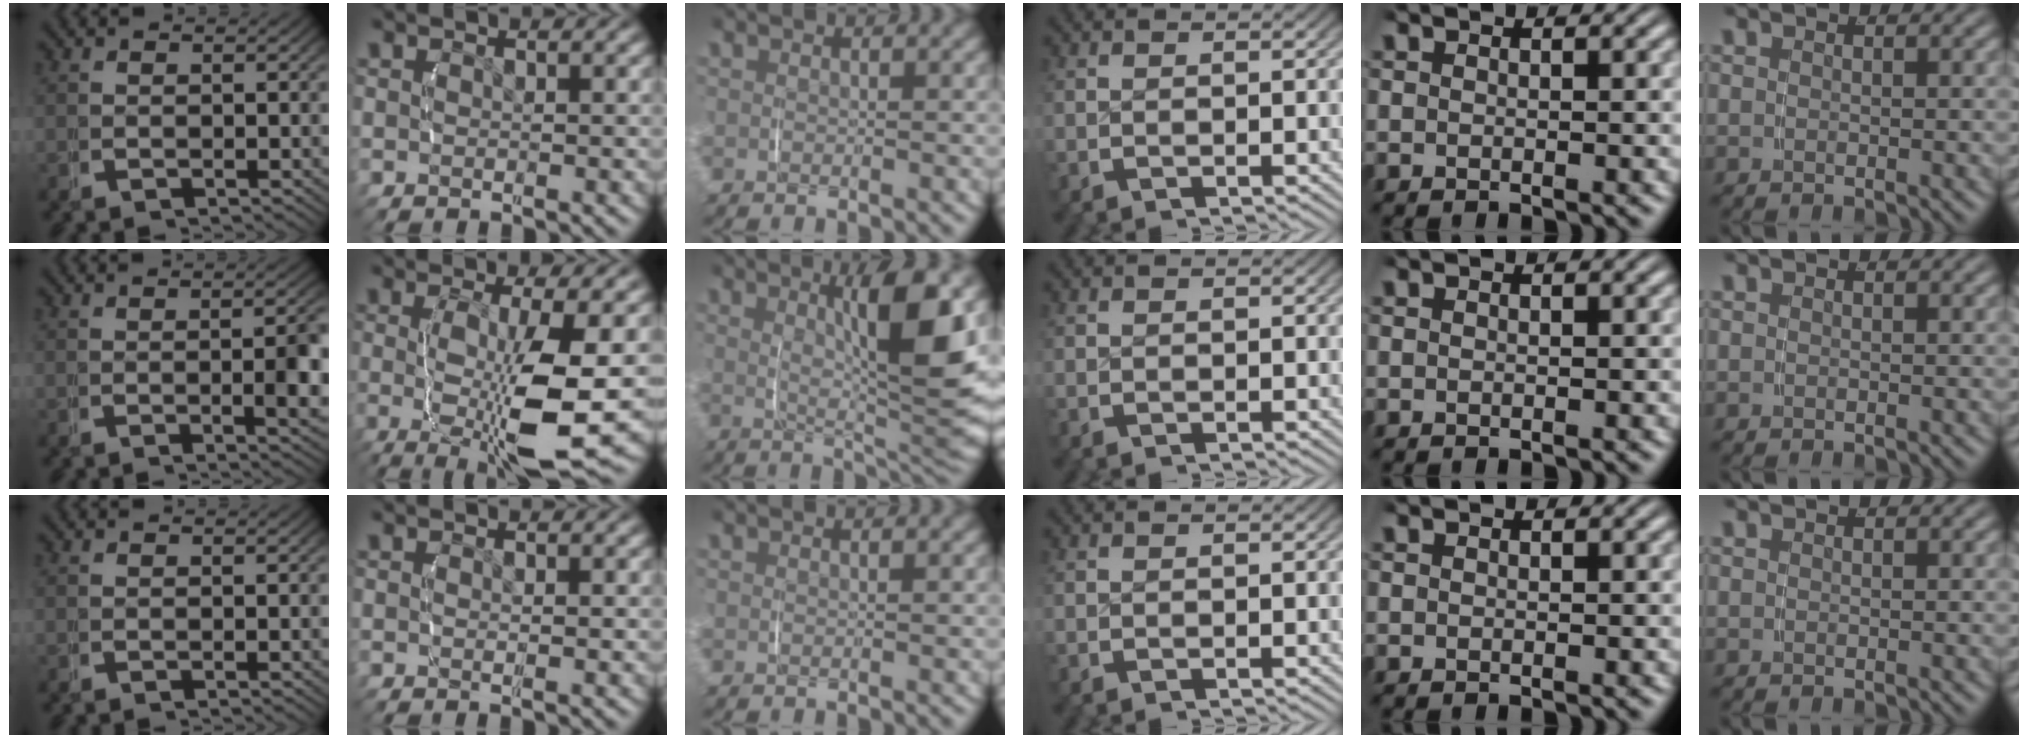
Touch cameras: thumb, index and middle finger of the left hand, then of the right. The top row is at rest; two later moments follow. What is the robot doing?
{"motion": "lift_and_place", "object": "jewelry box"}